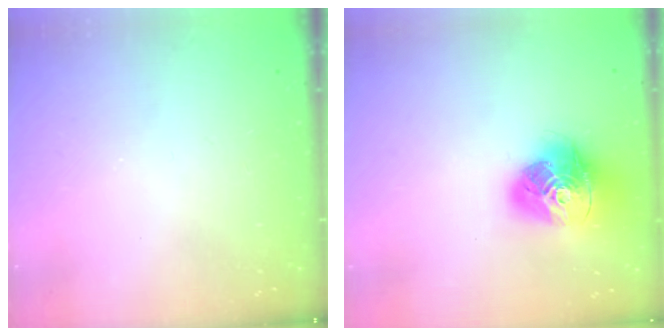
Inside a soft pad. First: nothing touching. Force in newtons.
{"total": 17.1, "press": 17.0, "slide": 2.2}